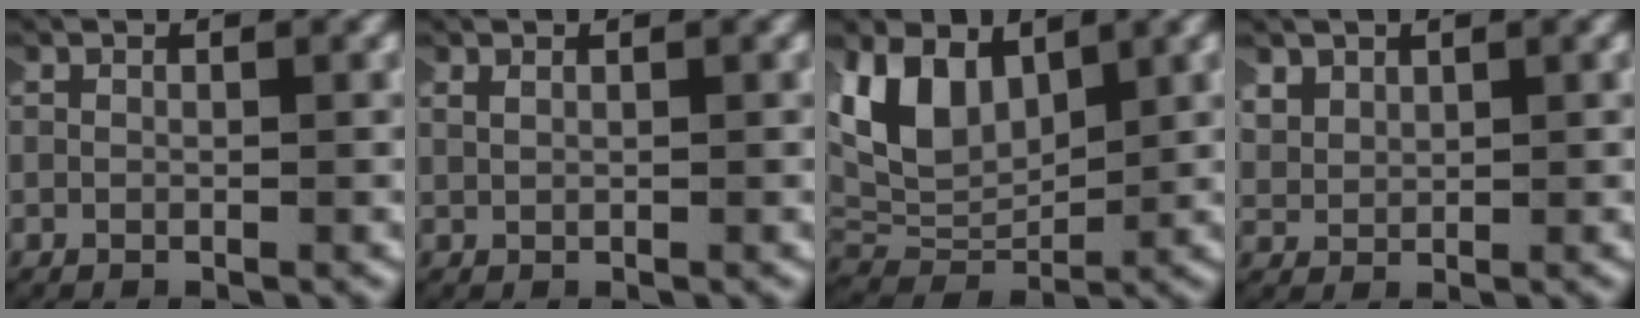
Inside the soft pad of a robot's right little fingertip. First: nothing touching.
{"total": 0.8, "force": [0.7, 0.1, 0.5], "torque": [-0.010, -0.001, 0.016]}
{"total": 8.5, "force": [2.1, 6.0, 5.6], "torque": [-0.135, -0.014, 0.045]}
{"total": 2.0, "force": [1.3, 1.2, 0.9], "torque": [-0.037, -0.009, 0.033]}